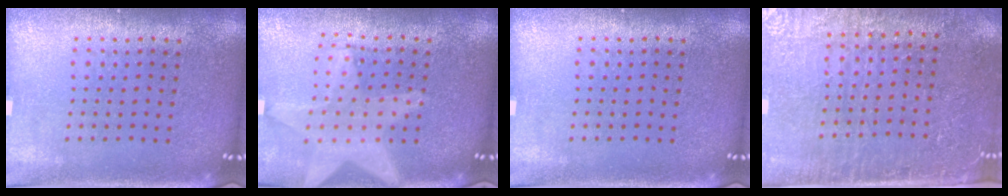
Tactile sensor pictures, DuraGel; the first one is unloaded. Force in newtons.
{"total": 2.3, "press": 1.9, "slide": 1.3}
{"total": 0.0}
{"total": 3.4, "press": 3.1, "slide": 1.3}